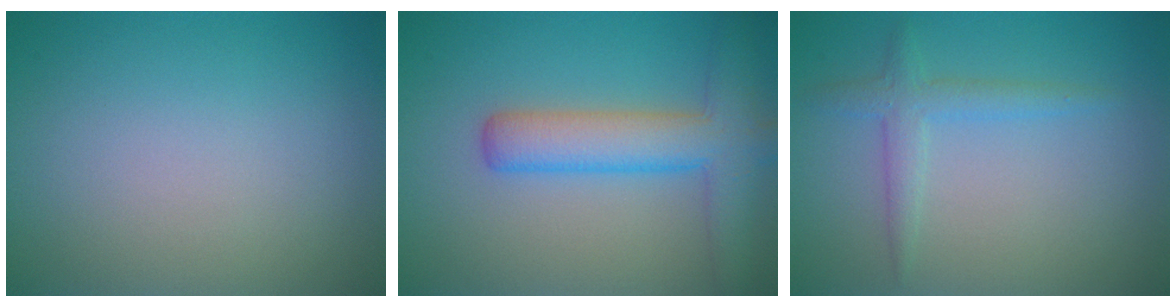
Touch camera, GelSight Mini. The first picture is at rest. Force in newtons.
{"total": 5.8, "press": 5.8, "slide": 0.2}
{"total": 2.1, "press": 2.1, "slide": 0.1}